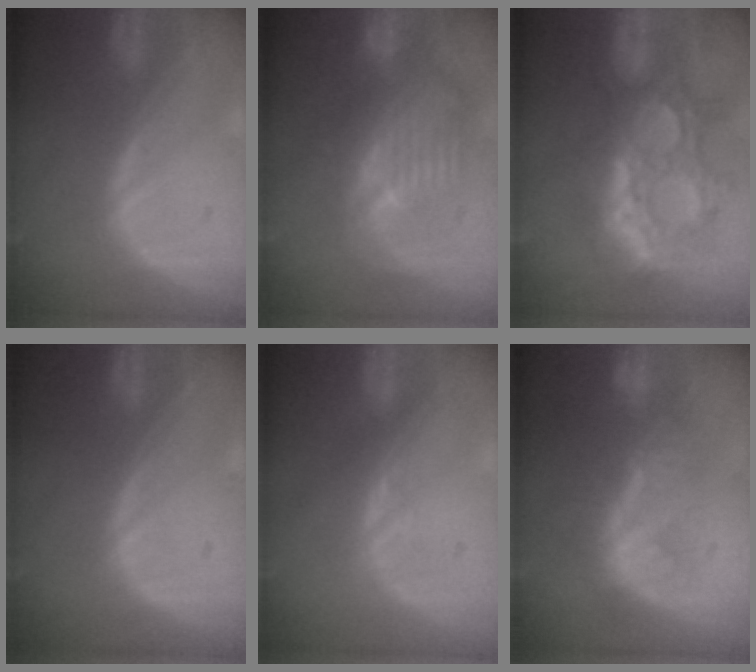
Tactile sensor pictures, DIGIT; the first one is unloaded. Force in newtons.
{"total": 10.7, "press": 9.5, "slide": 5.0}
{"total": 12.8, "press": 11.0, "slide": 6.5}
{"total": 0.0}
{"total": 0.9, "press": 0.8, "slide": 0.3}
{"total": 8.1, "press": 7.8, "slide": 2.2}